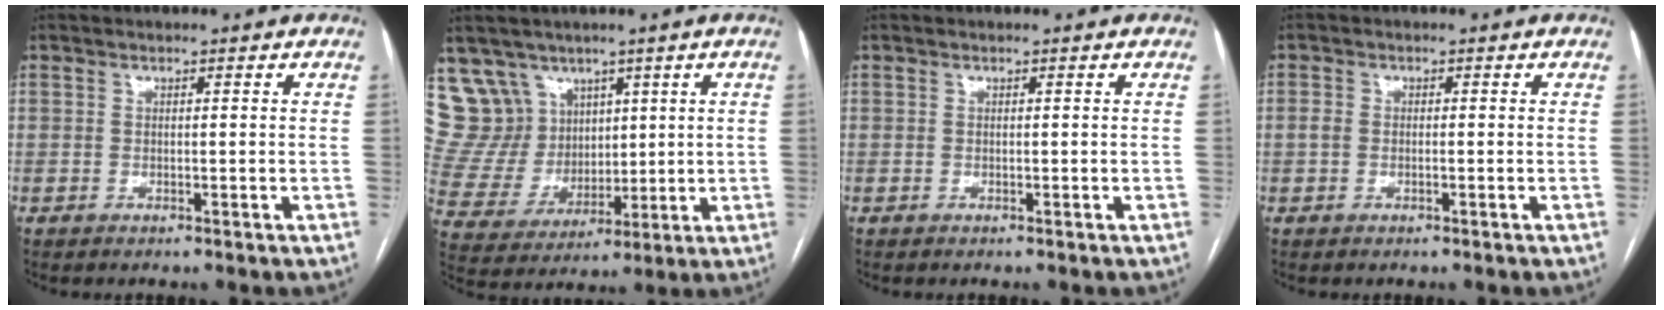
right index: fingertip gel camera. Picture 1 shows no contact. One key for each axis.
{"total": 12.3, "fx": 8.1, "fy": 9.1, "fz": 1.5, "tx": -0.052, "ty": 0.047, "tz": 0.177}
{"total": 0.0}
{"total": 1.4, "fx": -0.1, "fy": 1.2, "fz": 0.7, "tx": -0.024, "ty": 0.007, "tz": -0.002}